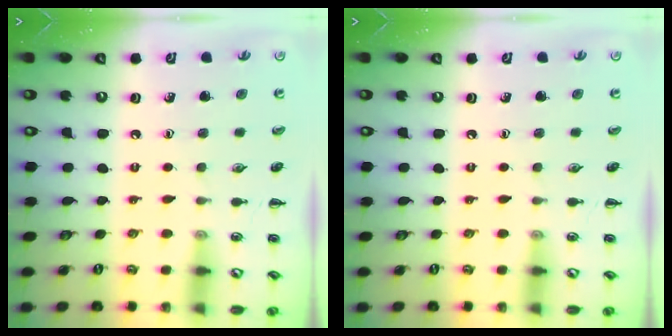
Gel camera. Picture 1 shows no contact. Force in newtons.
{"total": 0.0}